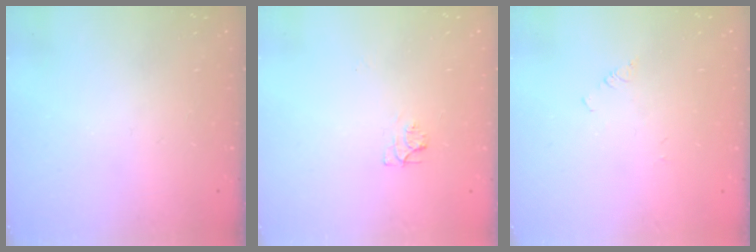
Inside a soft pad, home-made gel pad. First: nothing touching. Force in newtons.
{"total": 6.2, "press": 6.2, "slide": 0.7}
{"total": 1.3, "press": 1.3, "slide": 0.2}